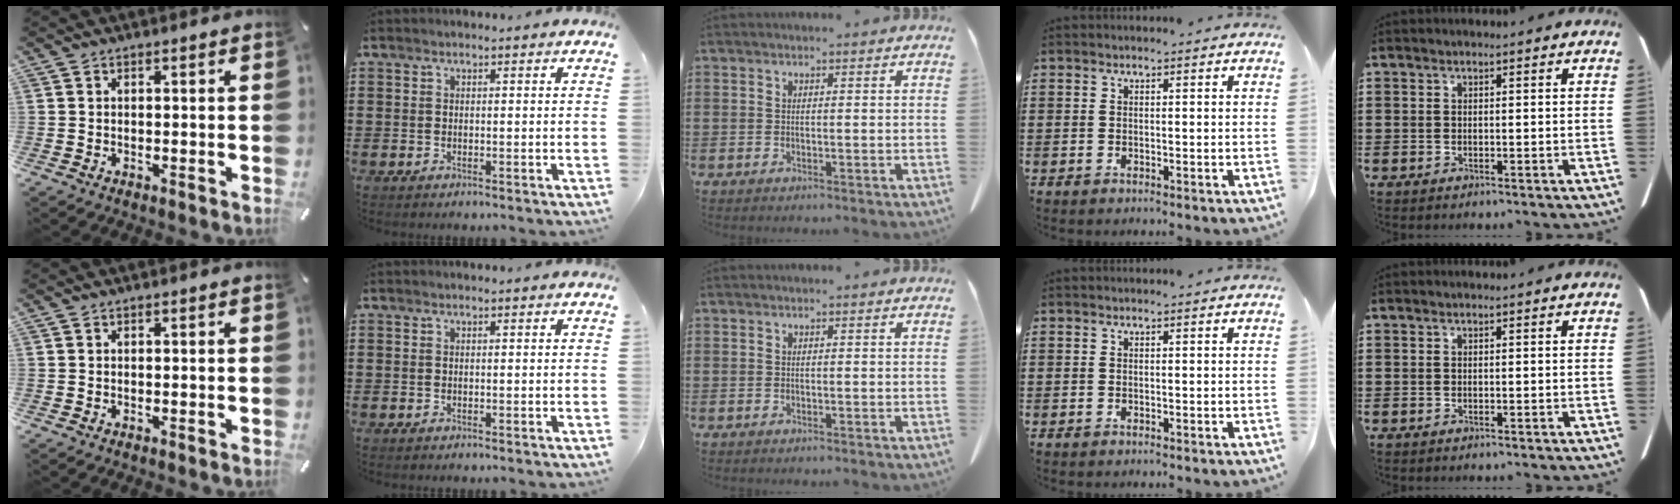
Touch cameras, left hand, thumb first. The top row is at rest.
{}